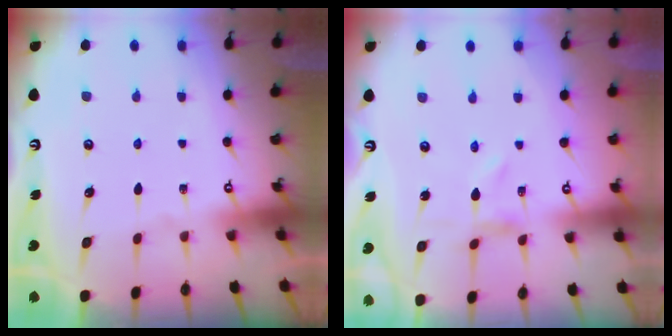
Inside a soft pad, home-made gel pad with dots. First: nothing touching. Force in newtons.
{"total": 0.0}